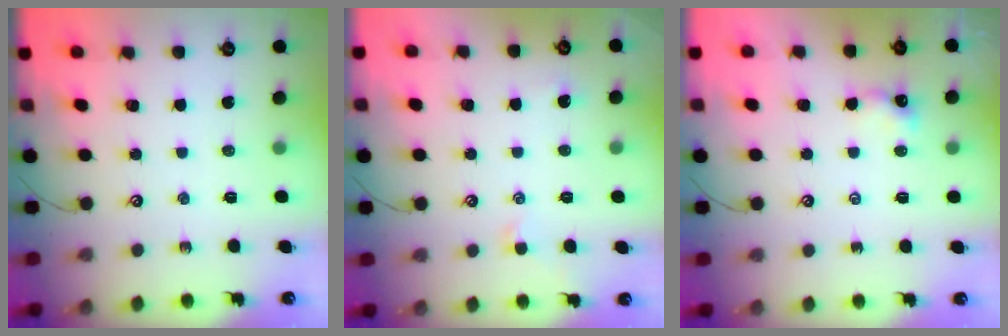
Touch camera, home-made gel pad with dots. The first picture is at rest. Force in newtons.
{"total": 0.7, "press": 0.1, "slide": 0.7}
{"total": 0.9, "press": 0.8, "slide": 0.3}